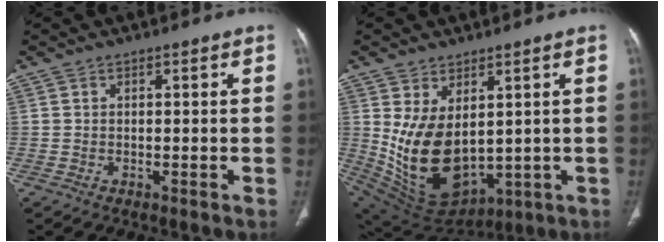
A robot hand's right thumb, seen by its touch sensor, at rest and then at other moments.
{"total": 16.0, "force": [1.7, 9.9, 12.5], "torque": [-0.214, -0.027, 0.074]}